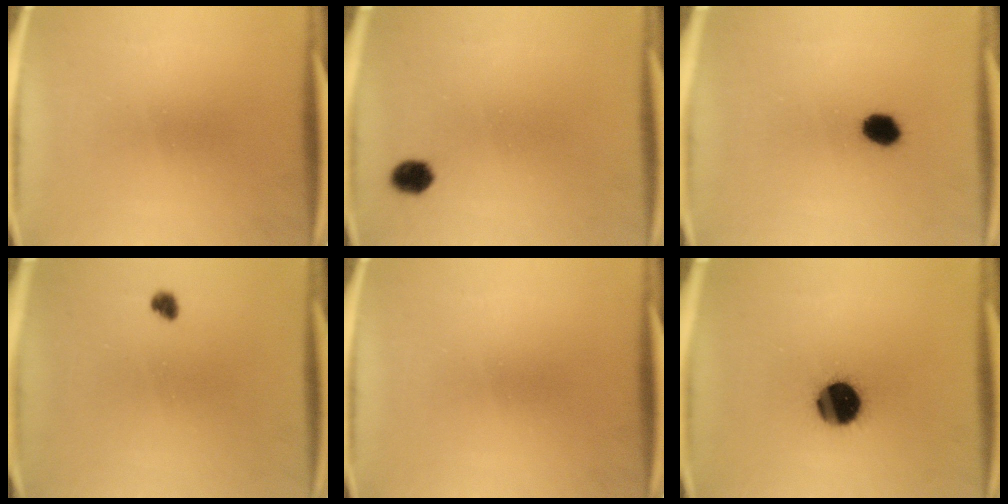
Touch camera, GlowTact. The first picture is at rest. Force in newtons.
{"total": 3.3}
{"total": 4.4}
{"total": 1.7}
{"total": 0.0}
{"total": 13.3}